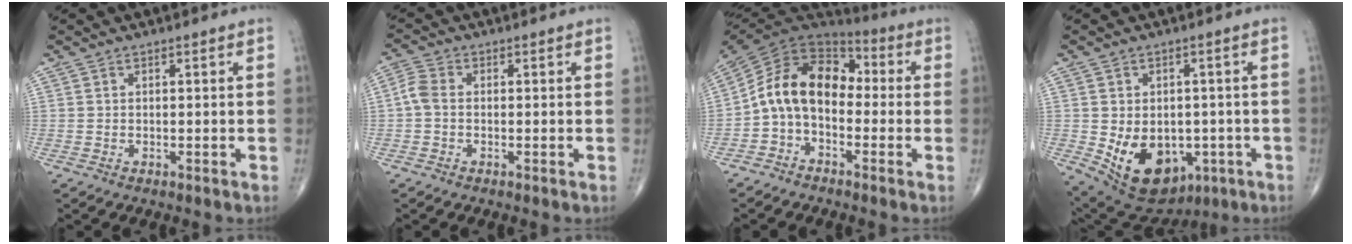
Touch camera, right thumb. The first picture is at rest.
{"total": 3.3, "force": [-0.3, 2.2, 2.4], "torque": [-0.054, 0.007, -0.017]}
{"total": 13.4, "force": [-1.8, 9.2, 9.5], "torque": [-0.150, 0.064, -0.049]}
{"total": 14.4, "force": [-3.7, 10.3, 9.3], "torque": [-0.129, 0.002, -0.030]}